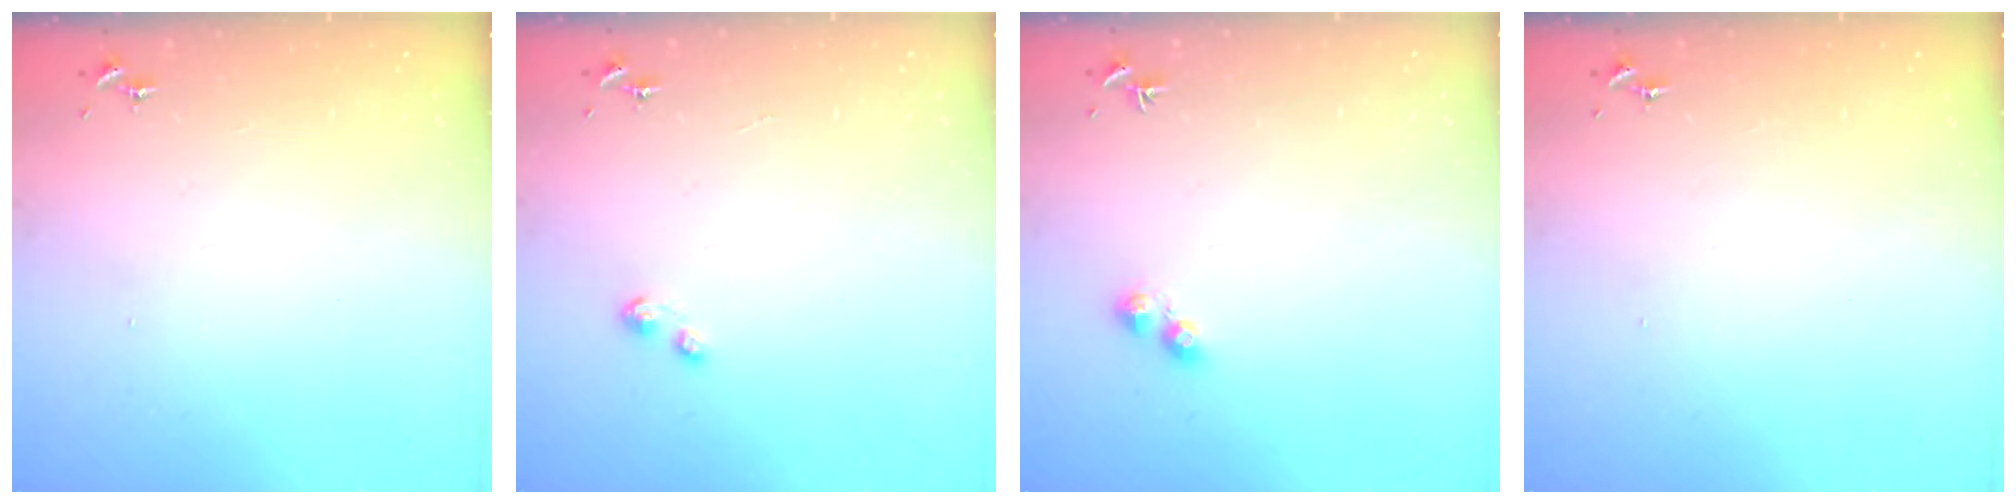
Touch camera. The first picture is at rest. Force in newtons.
{"total": 2.2, "press": 2.2, "slide": 0.3}
{"total": 3.3, "press": 3.3, "slide": 0.5}
{"total": 0.0}